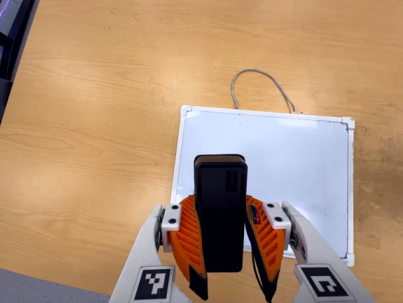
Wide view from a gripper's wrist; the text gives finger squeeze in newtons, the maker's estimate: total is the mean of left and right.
{"total": 6.8, "left": 5.8, "right": 7.8}